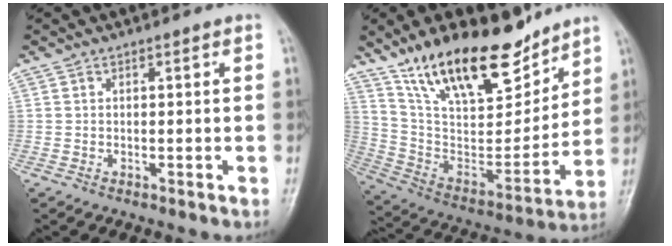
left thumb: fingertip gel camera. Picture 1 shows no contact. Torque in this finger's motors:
{"motor_torque": [2.08, 2.09, 1.47, -1.30, 0.27]}